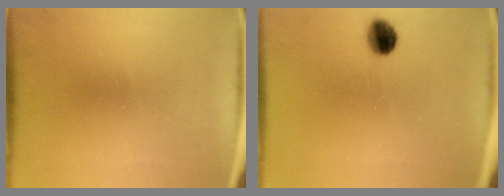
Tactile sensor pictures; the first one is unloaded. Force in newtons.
{"total": 5.1}